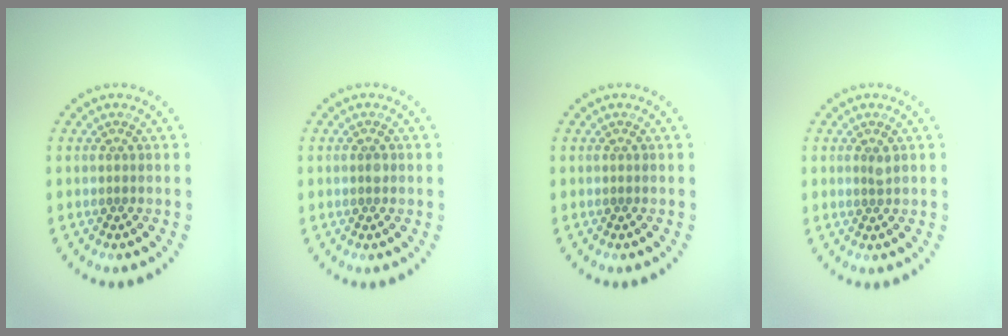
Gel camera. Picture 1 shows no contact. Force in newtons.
{"total": 0.6, "press": 0.6, "slide": 0.2}
{"total": 0.0}
{"total": 0.6, "press": 0.5, "slide": 0.4}